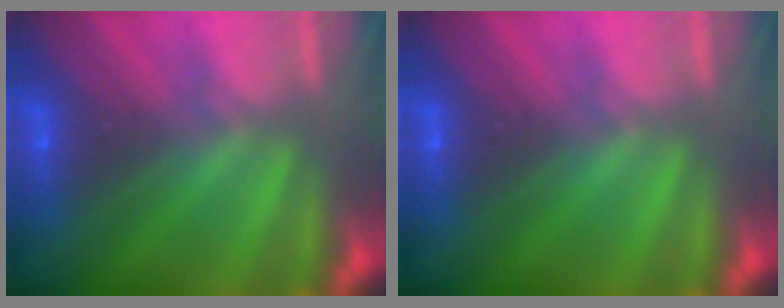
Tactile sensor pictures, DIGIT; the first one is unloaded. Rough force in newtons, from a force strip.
{"total": 0.0}